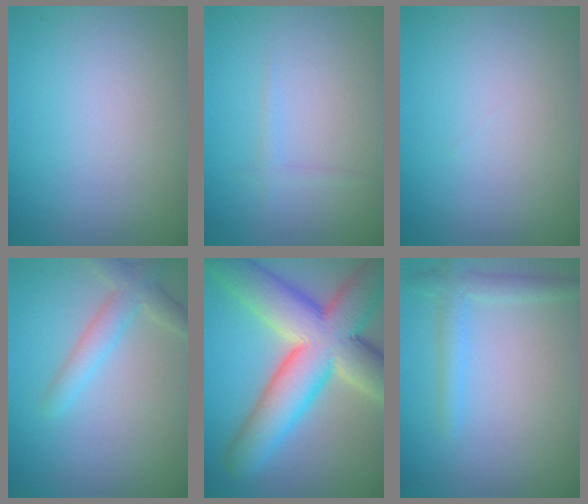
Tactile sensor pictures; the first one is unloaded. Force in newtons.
{"total": 0.9, "press": 0.8, "slide": 0.1}
{"total": 0.0}
{"total": 2.8, "press": 2.8, "slide": 0.1}
{"total": 13.2, "press": 13.1, "slide": 0.8}
{"total": 2.3, "press": 2.3, "slide": 0.2}